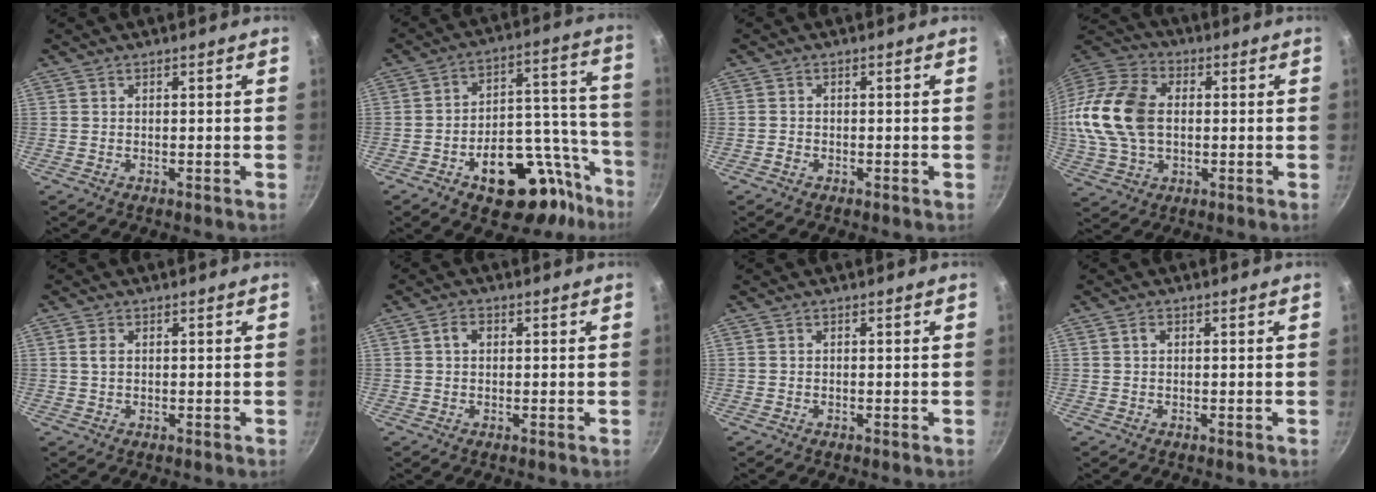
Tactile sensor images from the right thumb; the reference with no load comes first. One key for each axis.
{"total": 24.2, "fx": -12.8, "fy": 13.3, "fz": 15.6, "tx": -0.143, "ty": 0.094, "tz": -0.176}
{"total": 1.0, "fx": -0.7, "fy": 0.7, "fz": 0.3, "tx": -0.011, "ty": 0.005, "tz": -0.015}
{"total": 18.4, "fx": 0.8, "fy": 12.6, "fz": 13.4, "tx": -0.259, "ty": 0.026, "tz": 0.007}
{"total": 1.9, "fx": 0.3, "fy": 1.3, "fz": 1.4, "tx": -0.026, "ty": 0.001, "tz": 0.006}
{"total": 2.4, "fx": 0.4, "fy": 1.8, "fz": 1.6, "tx": -0.022, "ty": 0.005, "tz": 0.006}
{"total": 0.0}
{"total": 1.0, "fx": 0.2, "fy": 0.7, "fz": 0.7, "tx": -0.012, "ty": 0.005, "tz": 0.004}